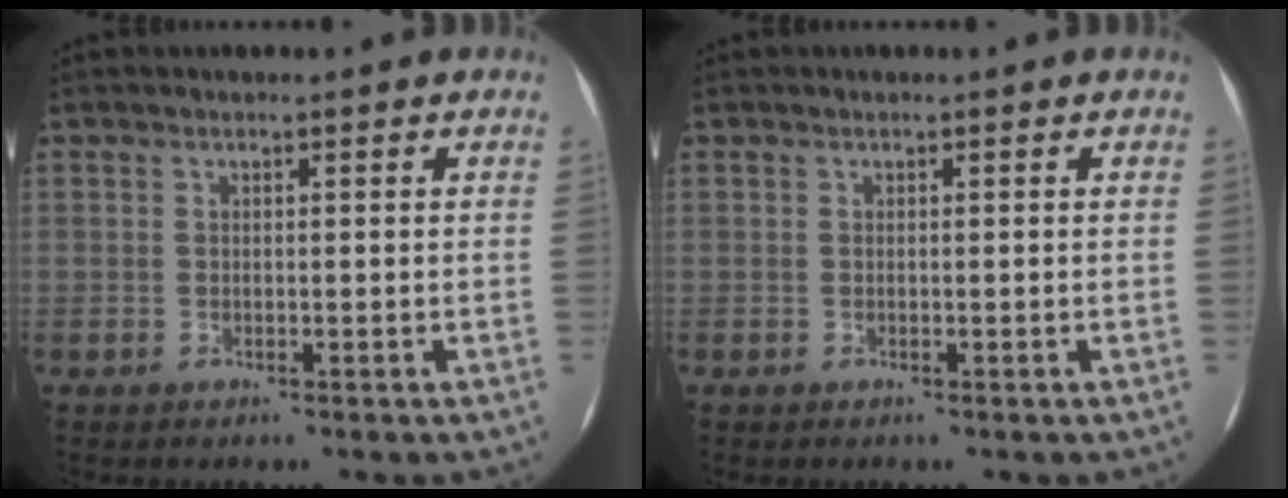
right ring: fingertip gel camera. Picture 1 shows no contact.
{"total": 0.0}